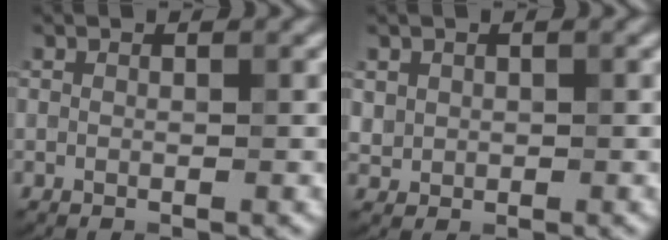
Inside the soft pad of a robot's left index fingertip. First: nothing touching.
{"total": 1.2, "force": [0.4, 1.1, 0.2], "torque": [-0.002, -0.005, 0.011]}